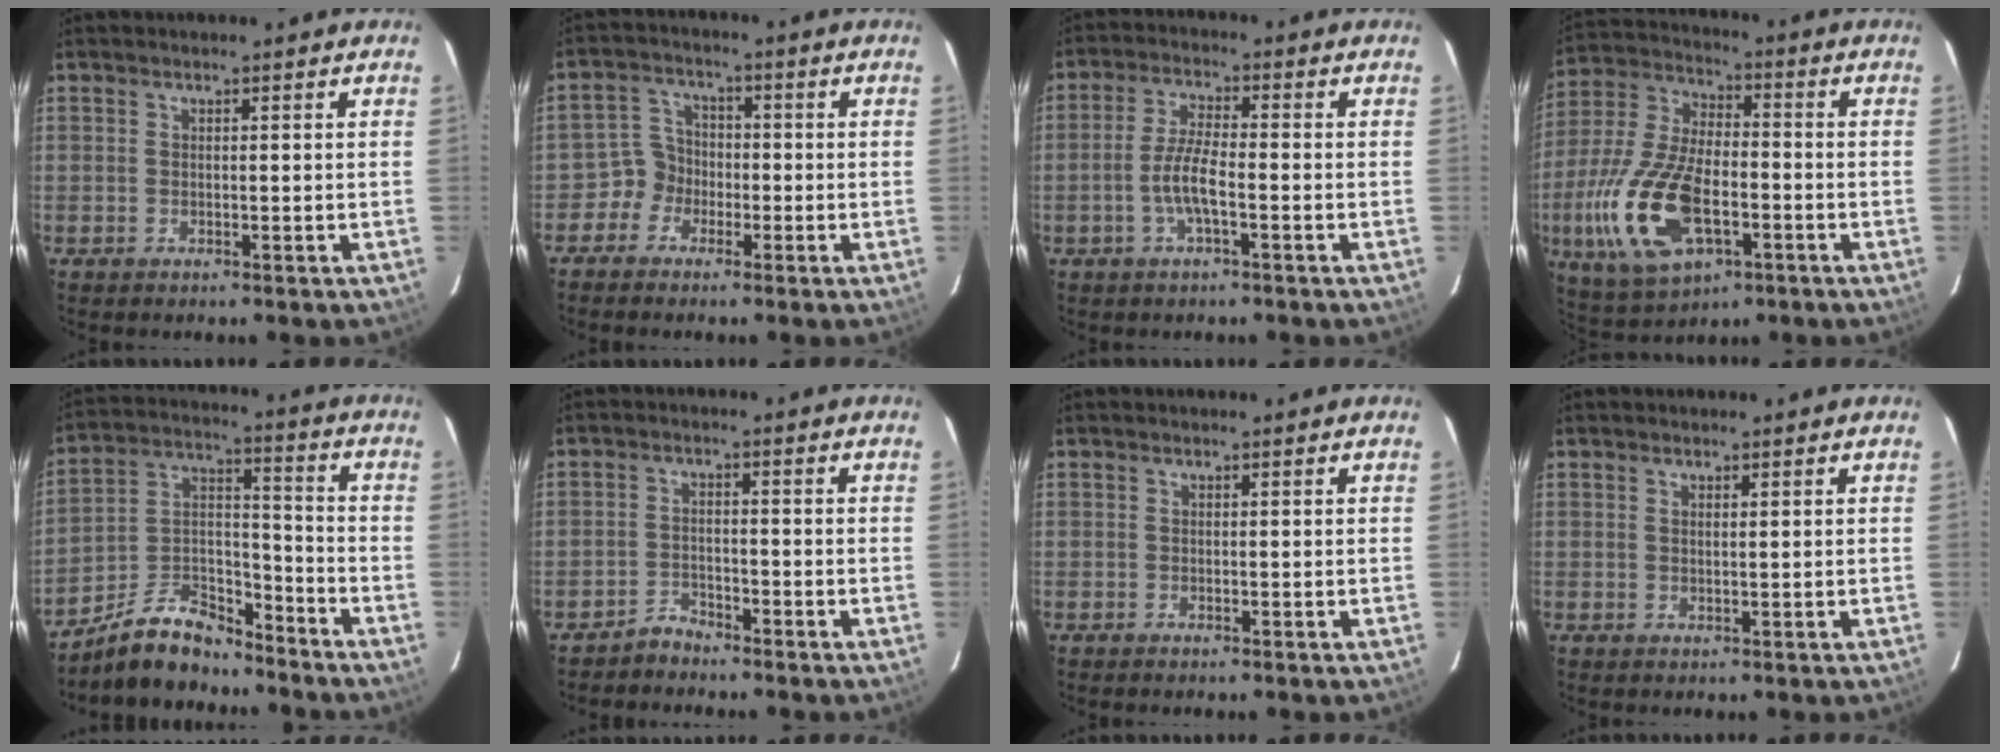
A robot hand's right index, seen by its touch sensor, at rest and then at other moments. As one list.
[{"total": 4.5, "force": [-2.4, 3.8, 0.1], "torque": [-0.003, 0.023, -0.050]}, {"total": 5.7, "force": [-2.0, 1.0, 5.2], "torque": [-0.110, 0.004, -0.041]}, {"total": 19.6, "force": [-6.2, 9.8, 15.9], "torque": [-0.359, -0.017, -0.105]}, {"total": 12.0, "force": [-9.8, 5.1, 4.7], "torque": [-0.101, 0.043, -0.171]}, {"total": 2.8, "force": [-2.6, 0.9, 0.0], "torque": [-0.001, 0.007, -0.050]}, {"total": 0.0}, {"total": 0.8, "force": [0.4, 0.1, 0.6], "torque": [-0.013, 0.001, 0.008]}]